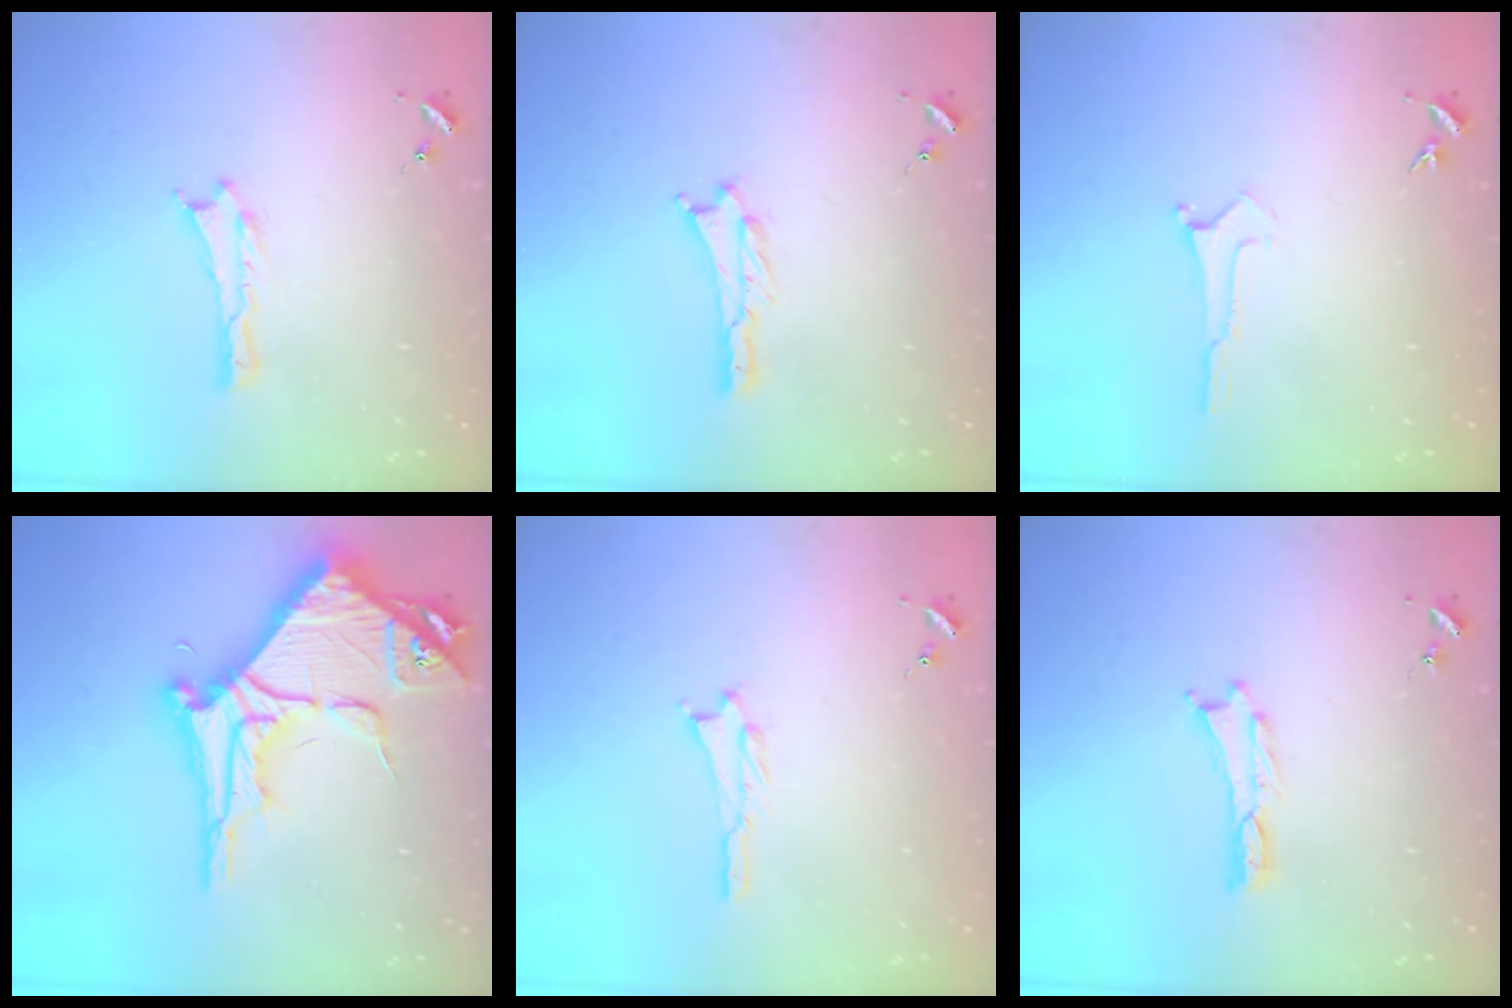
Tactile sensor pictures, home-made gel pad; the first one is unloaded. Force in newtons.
{"total": 0.9, "press": 0.9, "slide": 0.2}
{"total": 0.0}
{"total": 11.0, "press": 10.9, "slide": 1.2}
{"total": 0.8, "press": 0.8, "slide": 0.2}
{"total": 0.0}